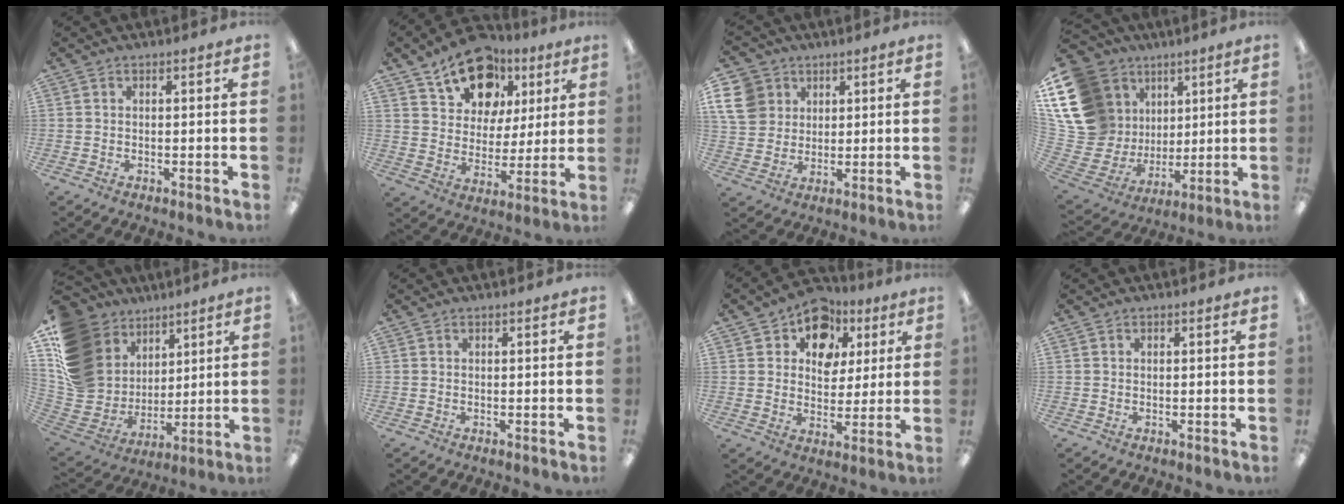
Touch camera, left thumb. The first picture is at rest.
{"total": 16.6, "force": [10.4, 11.0, 7.0], "torque": [-0.110, -0.052, 0.190]}
{"total": 9.5, "force": [4.0, 8.0, 3.2], "torque": [-0.068, -0.005, 0.081]}
{"total": 21.6, "force": [8.1, 17.3, 10.1], "torque": [-0.228, -0.052, 0.182]}
{"total": 21.4, "force": [8.3, 17.2, 9.7], "torque": [-0.202, -0.054, 0.181]}
{"total": 0.0}
{"total": 11.8, "force": [6.9, 8.6, 4.1], "torque": [-0.067, -0.044, 0.128]}
{"total": 0.0}